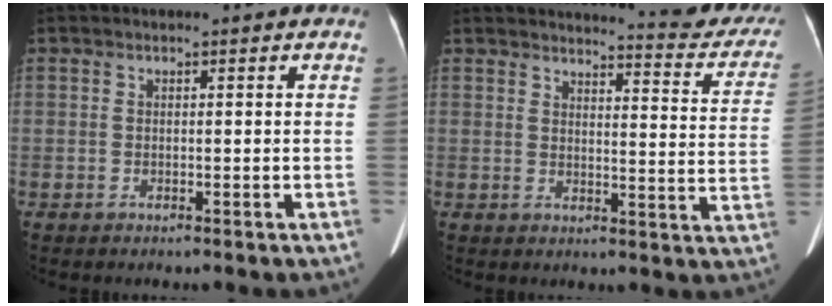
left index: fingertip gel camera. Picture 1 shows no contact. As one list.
[{"total": 14.8, "force": [14.1, 1.5, 4.2], "torque": [-0.030, -0.078, 0.135]}]